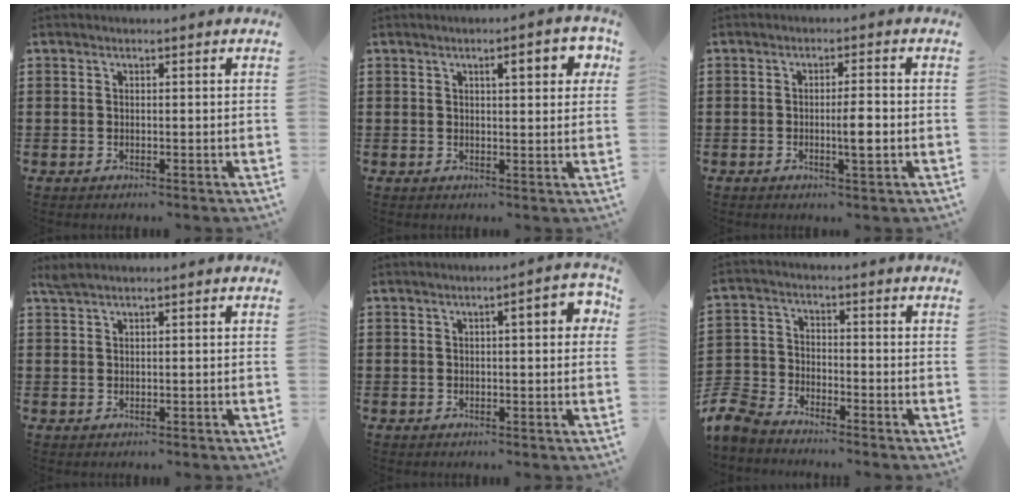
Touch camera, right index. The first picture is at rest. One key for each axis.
{"total": 4.4, "fx": 1.6, "fy": 1.2, "fz": 3.9, "tx": -0.055, "ty": -0.001, "tz": 0.019}
{"total": 3.8, "fx": -0.7, "fy": 0.5, "fz": 3.7, "tx": -0.062, "ty": -0.002, "tz": -0.012}
{"total": 0.9, "fx": 0.7, "fy": 0.0, "fz": 0.5, "tx": -0.012, "ty": -0.001, "tz": 0.014}
{"total": 4.2, "fx": 0.7, "fy": 0.8, "fz": 4.1, "tx": -0.052, "ty": -0.001, "tz": 0.004}
{"total": 6.3, "fx": -5.9, "fy": 1.6, "fz": 1.1, "tx": -0.056, "ty": 0.000, "tz": -0.128}